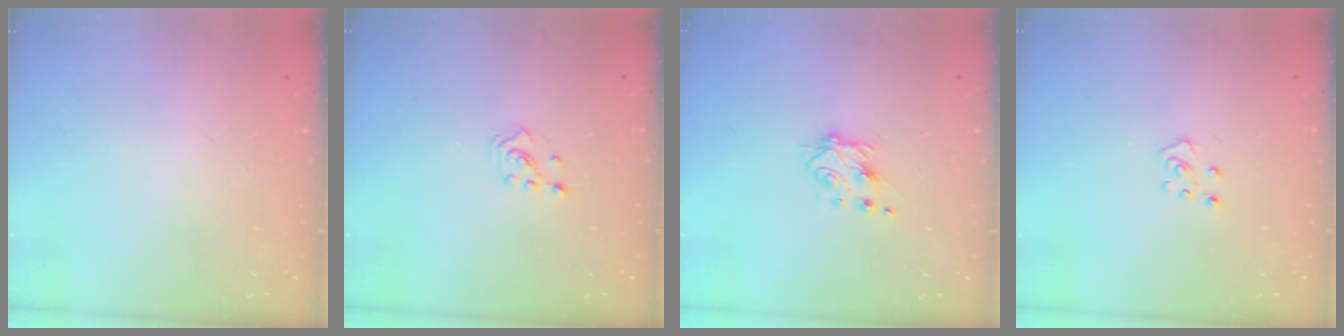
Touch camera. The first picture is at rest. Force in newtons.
{"total": 2.3, "press": 2.2, "slide": 0.8}
{"total": 5.6, "press": 5.6, "slide": 0.8}
{"total": 4.2, "press": 4.1, "slide": 0.3}